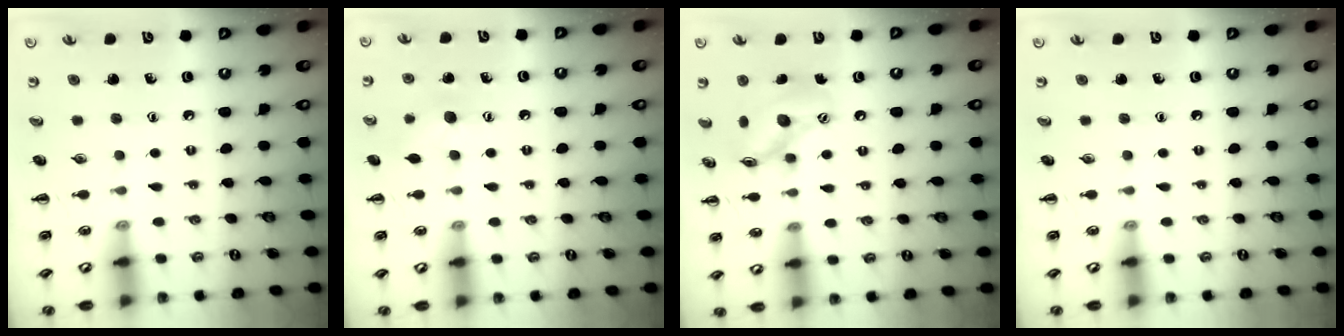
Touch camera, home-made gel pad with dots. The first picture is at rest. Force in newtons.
{"total": 7.6, "press": 7.4, "slide": 1.7}
{"total": 12.7, "press": 12.7, "slide": 1.4}
{"total": 0.0}